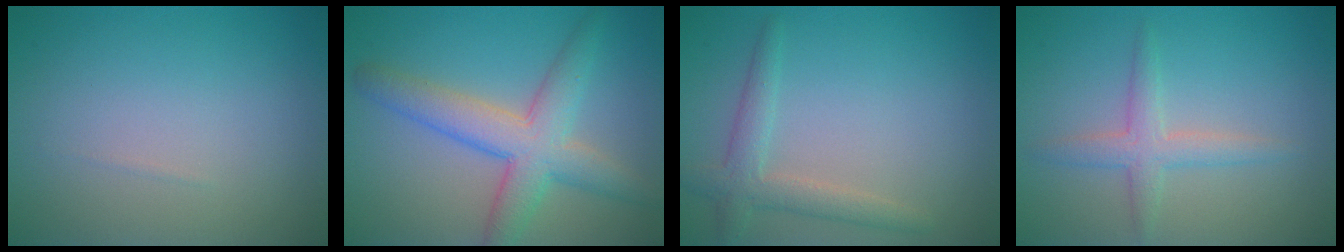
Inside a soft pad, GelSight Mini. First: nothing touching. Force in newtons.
{"total": 5.8, "press": 5.8, "slide": 0.2}
{"total": 2.7, "press": 2.7, "slide": 0.1}
{"total": 2.5, "press": 2.5, "slide": 0.1}